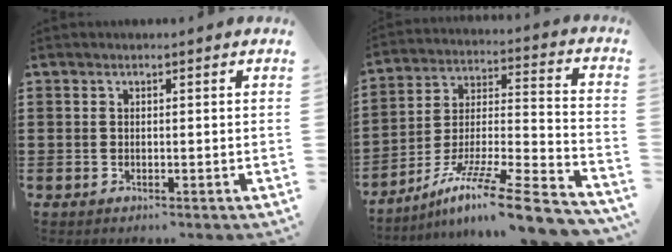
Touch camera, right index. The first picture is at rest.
{"total": 11.9, "force": [-9.0, 0.8, 7.7], "torque": [-0.121, 0.011, -0.171]}